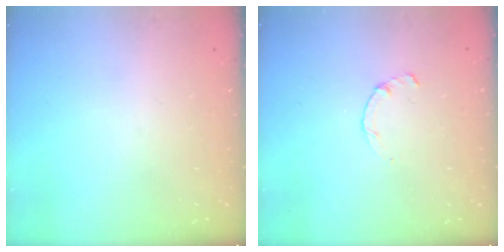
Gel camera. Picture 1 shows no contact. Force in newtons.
{"total": 0.9, "press": 0.8, "slide": 0.3}